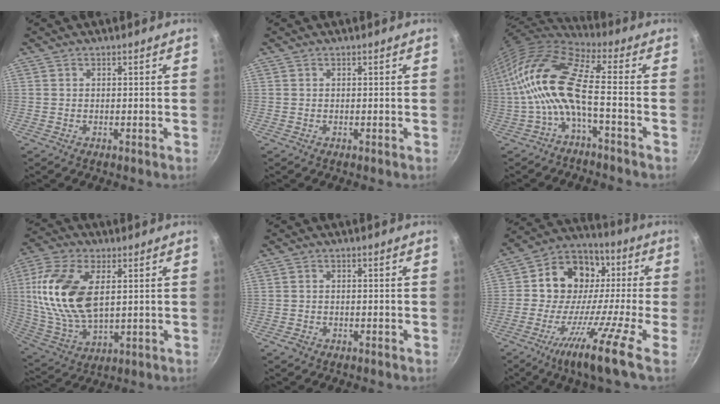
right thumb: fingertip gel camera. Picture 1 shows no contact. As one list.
[{"total": 0.0}, {"total": 15.4, "force": [-2.1, 5.0, 14.4], "torque": [-0.306, 0.035, -0.054]}, {"total": 18.3, "force": [3.7, 9.9, 14.9], "torque": [-0.292, -0.007, 0.076]}, {"total": 1.4, "force": [-0.9, 0.9, 0.6], "torque": [-0.018, 0.008, -0.016]}, {"total": 17.0, "force": [-4.7, 8.5, 13.9], "torque": [-0.213, 0.055, -0.112]}]